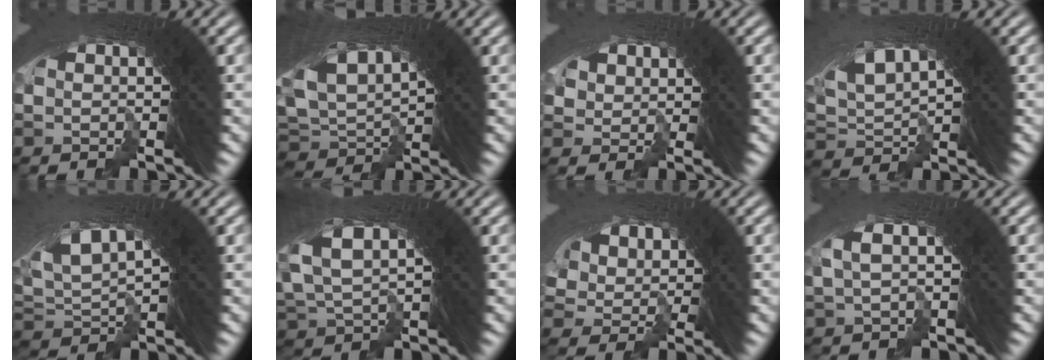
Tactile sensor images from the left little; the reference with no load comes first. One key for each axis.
{"total": 11.2, "fx": 0.9, "fy": 7.9, "fz": 7.9, "tx": -0.181, "ty": -0.026, "tz": 0.024}
{"total": 2.8, "fx": -2.1, "fy": 1.5, "fz": -1.0, "tx": -0.017, "ty": -0.036, "tz": -0.016}
{"total": 8.9, "fx": 0.8, "fy": 5.9, "fz": 6.5, "tx": -0.154, "ty": -0.011, "tz": 0.017}
{"total": 10.6, "fx": 1.2, "fy": 7.0, "fz": 7.9, "tx": -0.172, "ty": -0.005, "tz": 0.020}
{"total": 11.2, "fx": 1.7, "fy": 7.9, "fz": 7.8, "tx": -0.177, "ty": 0.002, "tz": 0.018}
{"total": 5.4, "fx": -2.4, "fy": 4.4, "fz": 2.1, "tx": -0.096, "ty": -0.036, "tz": -0.023}
{"total": 3.8, "fx": 0.0, "fy": 2.9, "fz": 2.4, "tx": -0.057, "ty": 0.015, "tz": -0.011}